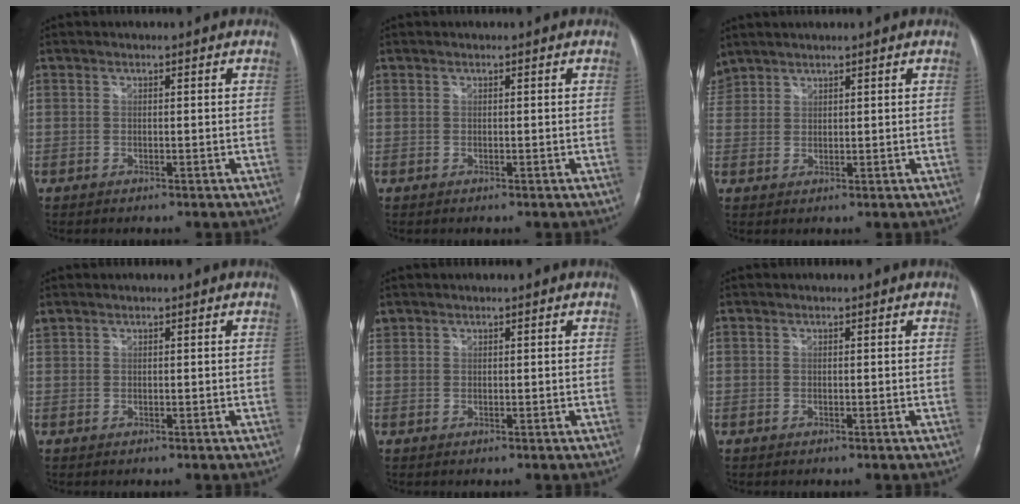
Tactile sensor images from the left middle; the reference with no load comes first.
{"total": 0.0}
{"total": 3.8, "force": [3.5, 1.6, 0.3], "torque": [-0.015, 0.019, 0.076]}
{"total": 0.9, "force": [0.7, 0.4, 0.2], "torque": [-0.014, 0.019, 0.023]}
{"total": 1.0, "force": [0.7, 0.7, 0.0], "torque": [0.000, 0.015, 0.016]}
{"total": 0.0}